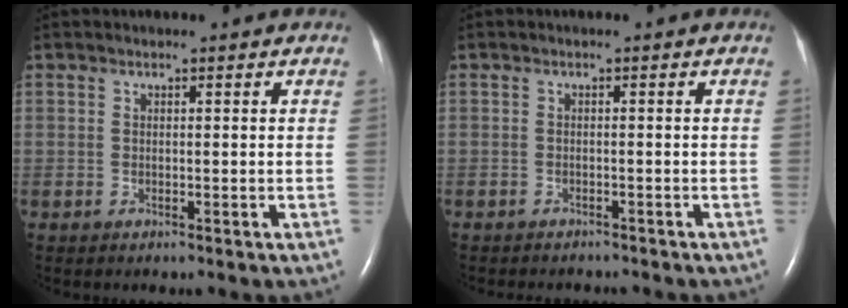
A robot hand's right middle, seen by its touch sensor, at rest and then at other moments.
{"total": 4.5, "force": [-4.1, 1.3, 1.3], "torque": [-0.018, -0.003, -0.050]}